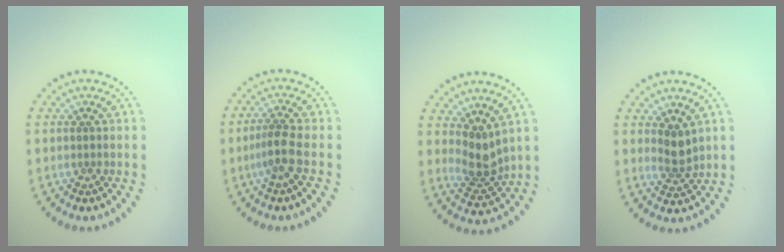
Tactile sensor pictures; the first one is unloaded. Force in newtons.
{"total": 2.2, "press": 1.7, "slide": 1.4}
{"total": 2.8, "press": 2.1, "slide": 1.9}
{"total": 2.1, "press": 1.7, "slide": 1.3}